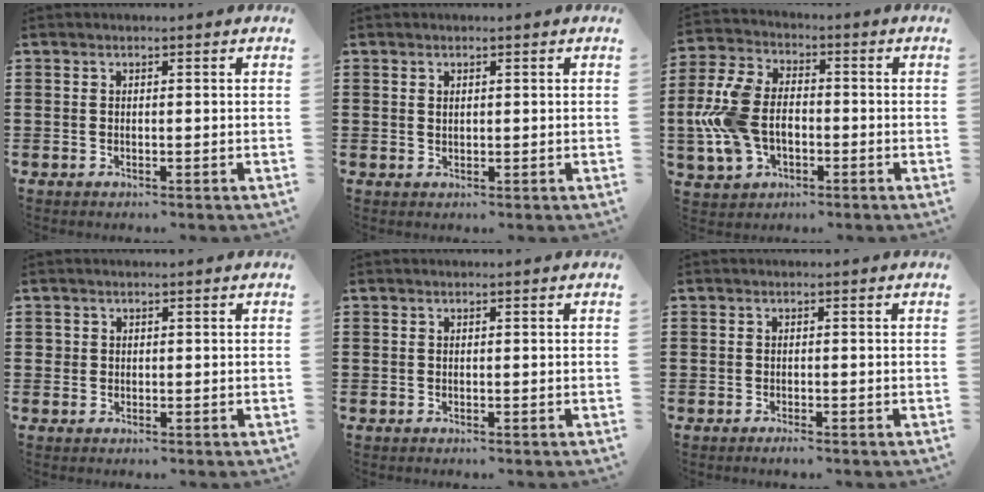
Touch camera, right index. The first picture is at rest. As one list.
[{"total": 0.7, "force": [0.3, 0.5, 0.4], "torque": [-0.010, 0.003, 0.006]}, {"total": 10.0, "force": [-1.3, 6.7, 7.3], "torque": [-0.195, 0.003, -0.031]}, {"total": 0.9, "force": [0.3, 0.9, 0.1], "torque": [-0.004, 0.005, 0.005]}, {"total": 0.0}, {"total": 0.9, "force": [-0.7, 0.0, 0.5], "torque": [-0.009, -0.005, -0.013]}]